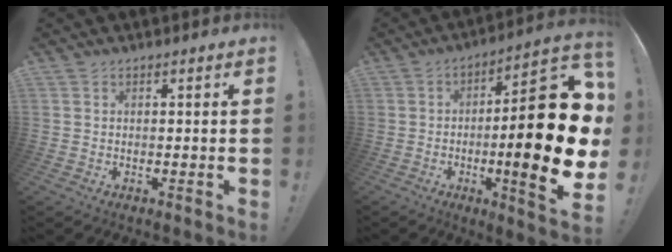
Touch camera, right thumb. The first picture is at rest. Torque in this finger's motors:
{"motor_torque": [0.47, 1.58, 2.38, -0.39, 0.15]}